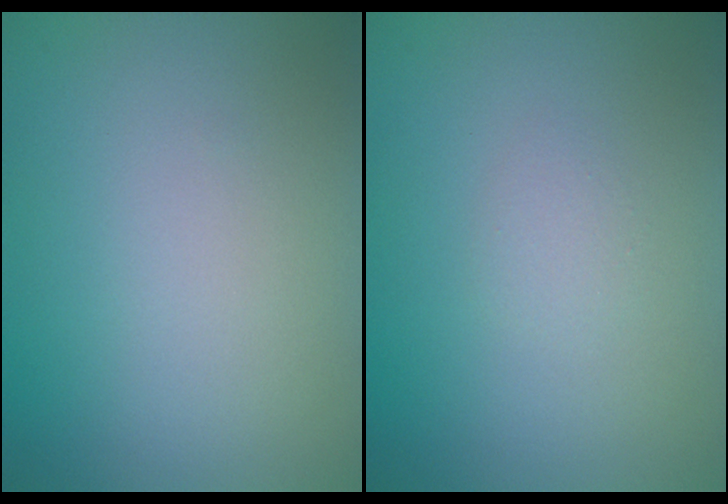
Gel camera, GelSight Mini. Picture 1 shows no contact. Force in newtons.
{"total": 0.8, "press": 0.8, "slide": 0.1}